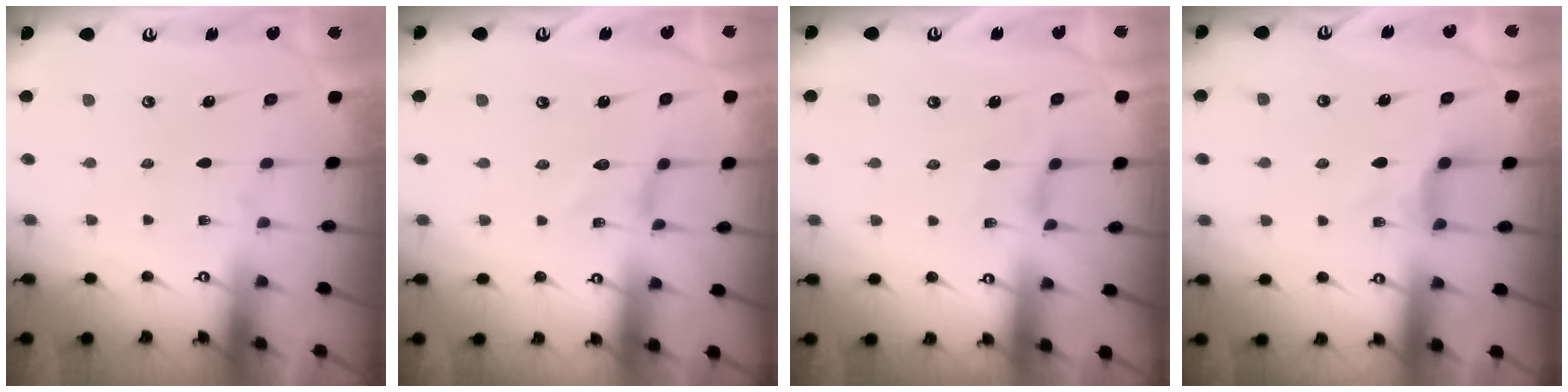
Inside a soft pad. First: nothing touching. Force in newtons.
{"total": 0.0}
{"total": 2.9, "press": 2.9, "slide": 0.4}
{"total": 4.5, "press": 4.5, "slide": 0.6}